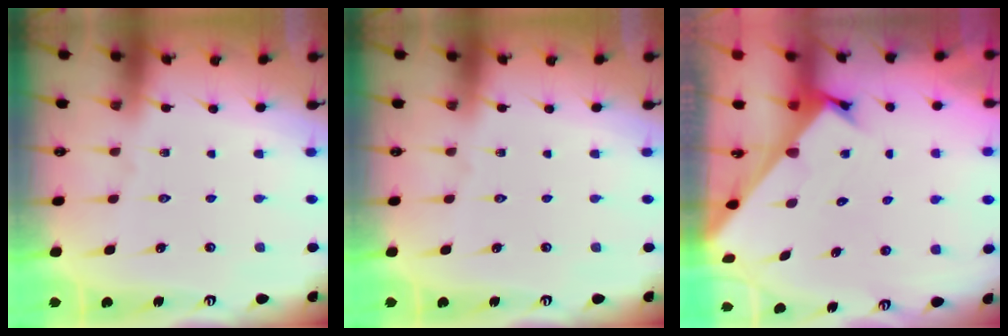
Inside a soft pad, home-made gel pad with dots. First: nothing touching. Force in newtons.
{"total": 0.0}
{"total": 2.5, "press": 2.4, "slide": 0.2}